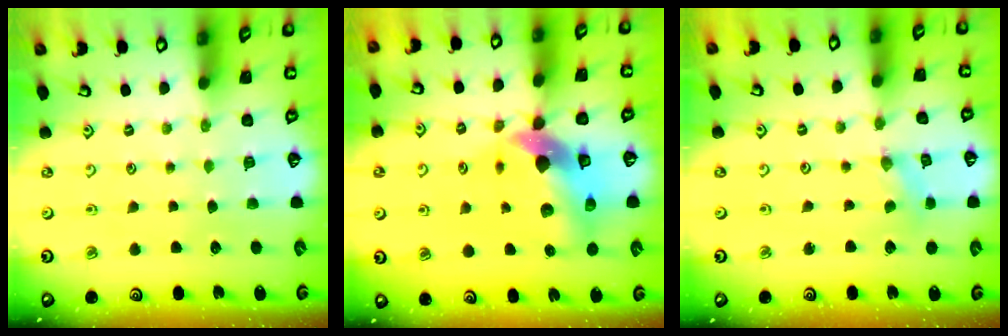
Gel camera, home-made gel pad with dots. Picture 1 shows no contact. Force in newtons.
{"total": 11.8, "press": 11.6, "slide": 1.9}
{"total": 0.6, "press": 0.6, "slide": 0.1}